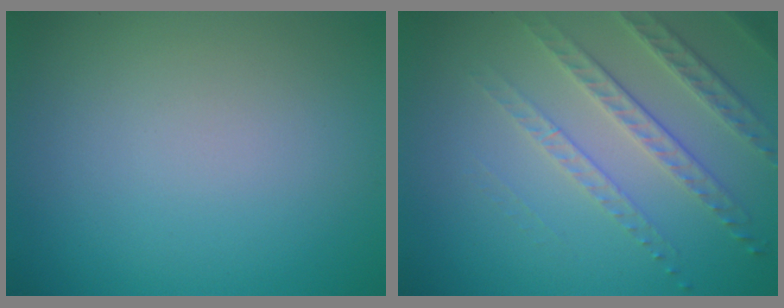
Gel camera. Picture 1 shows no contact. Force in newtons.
{"total": 3.5, "press": 3.2, "slide": 1.4}